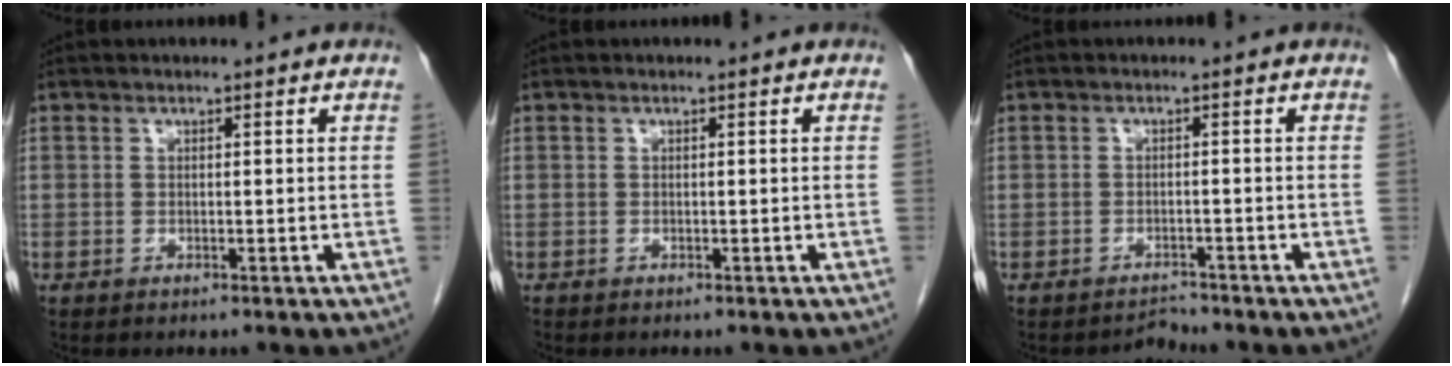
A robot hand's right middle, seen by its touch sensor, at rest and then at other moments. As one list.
[{"total": 0.0}, {"total": 1.6, "force": [-1.5, 0.2, -0.6], "torque": [0.011, -0.006, -0.021]}]